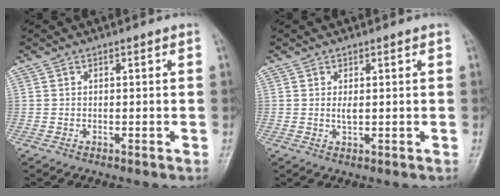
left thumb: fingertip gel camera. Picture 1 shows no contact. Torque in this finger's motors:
{"motor_torque": [0.03, 0.04, 0.03, -0.07, 0.01]}